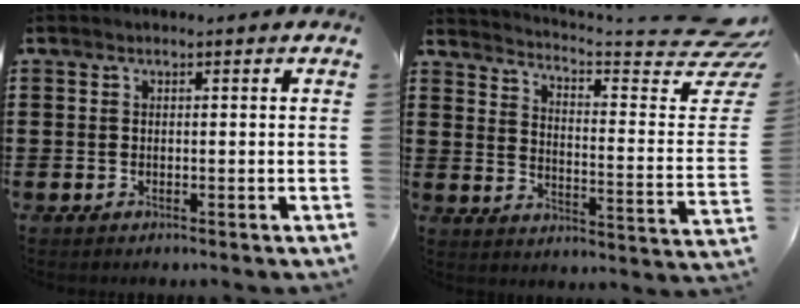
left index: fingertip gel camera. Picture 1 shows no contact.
{"total": 4.9, "force": [3.9, 0.1, 3.0], "torque": [-0.058, -0.049, 0.061]}